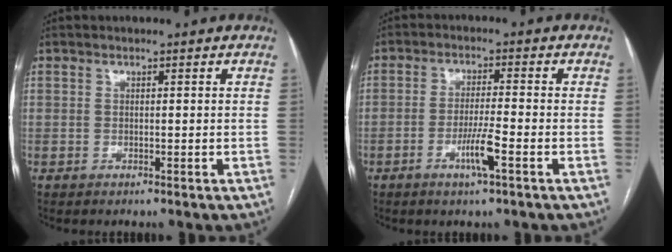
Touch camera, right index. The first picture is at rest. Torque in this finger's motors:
{"motor_torque": [0.96, -0.23, 0.43, 0.10]}